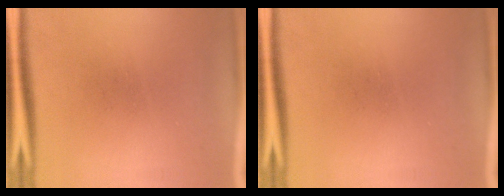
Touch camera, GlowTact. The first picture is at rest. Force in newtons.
{"total": 0.0}